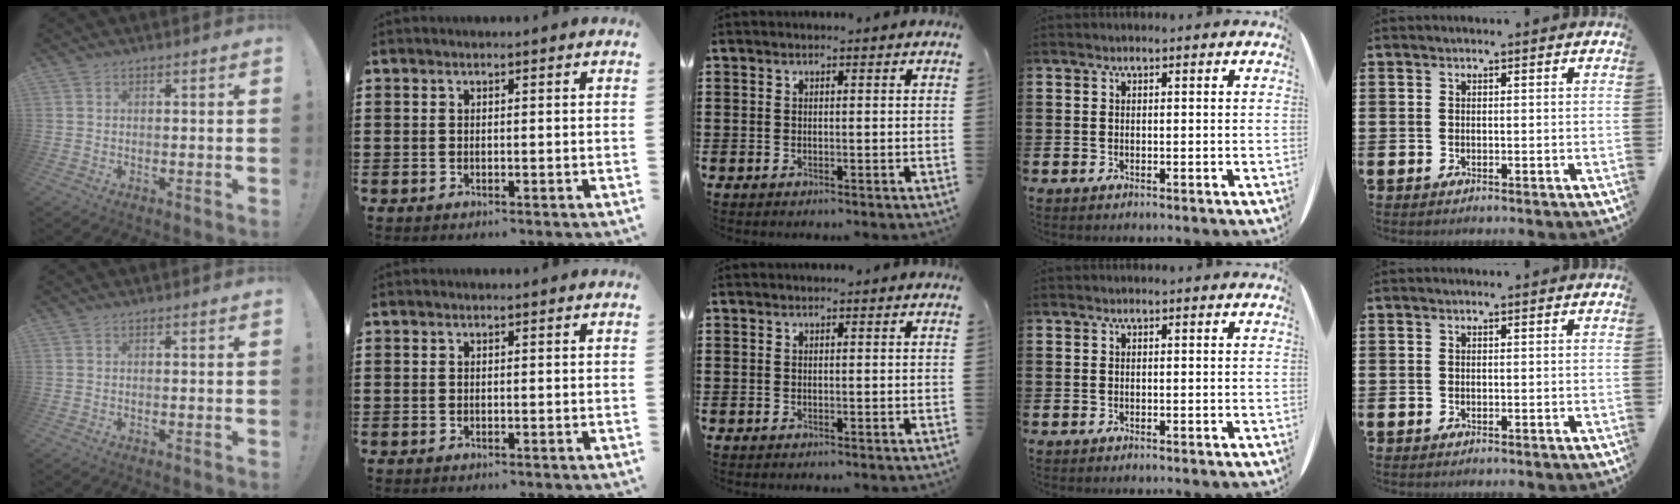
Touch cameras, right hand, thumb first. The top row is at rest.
{}